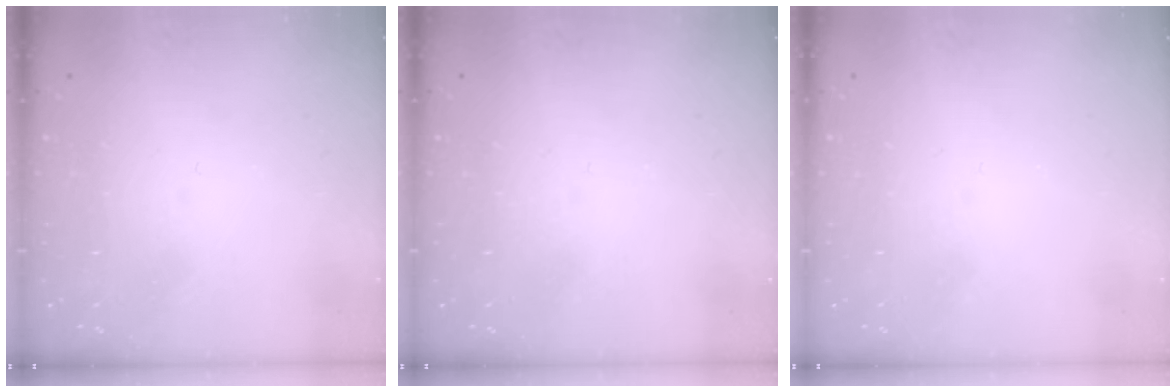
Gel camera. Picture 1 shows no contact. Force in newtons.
{"total": 0.0}
{"total": 0.0}